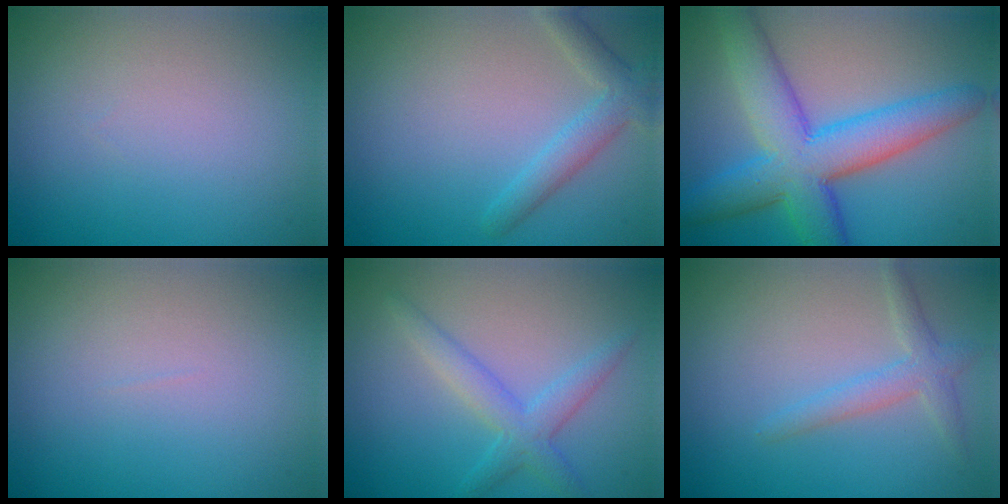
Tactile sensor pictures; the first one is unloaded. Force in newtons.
{"total": 2.8, "press": 2.8, "slide": 0.0}
{"total": 9.0, "press": 9.0, "slide": 0.1}
{"total": 0.0}
{"total": 3.0, "press": 3.0, "slide": 0.1}
{"total": 2.2, "press": 2.2, "slide": 0.1}